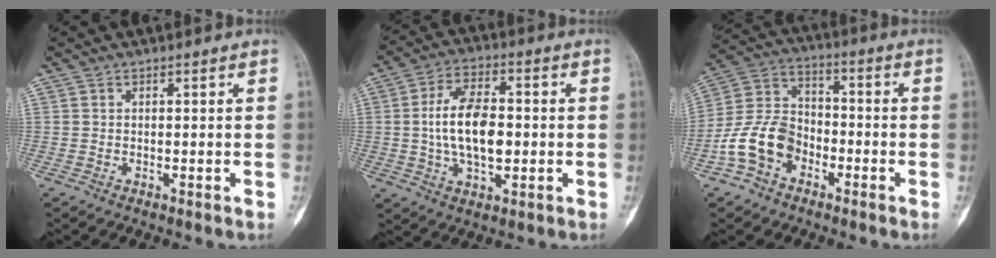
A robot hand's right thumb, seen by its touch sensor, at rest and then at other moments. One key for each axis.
{"total": 12.7, "fx": -0.2, "fy": 6.8, "fz": 10.8, "tx": -0.189, "ty": 0.009, "tz": -0.004}
{"total": 11.6, "fx": -5.1, "fy": 8.2, "fz": 6.4, "tx": -0.114, "ty": 0.048, "tz": -0.106}